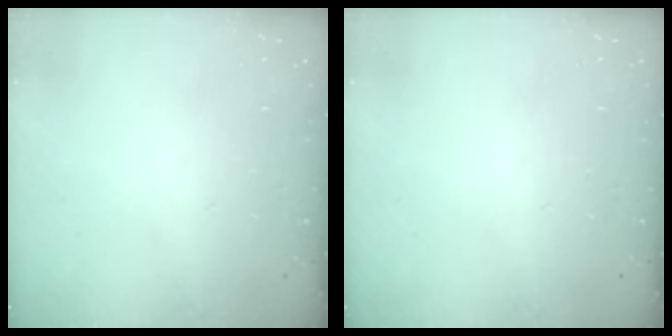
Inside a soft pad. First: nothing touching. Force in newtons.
{"total": 0.0}